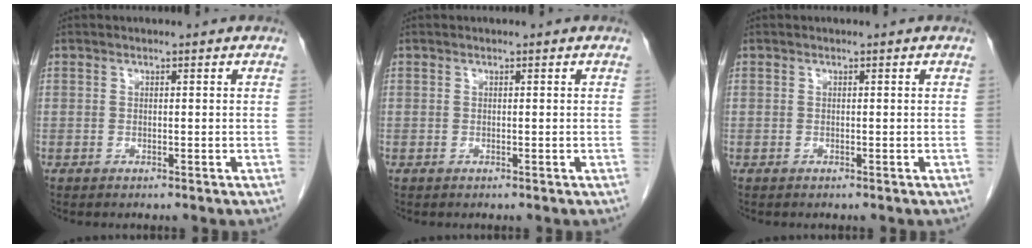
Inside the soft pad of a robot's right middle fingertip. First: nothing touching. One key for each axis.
{"total": 0.0}
{"total": 0.0}